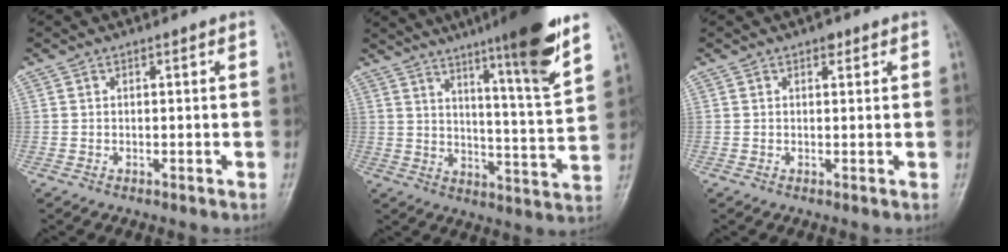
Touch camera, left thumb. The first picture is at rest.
{"total": 16.6, "force": [10.4, 0.8, 12.9], "torque": [-0.182, -0.057, 0.157]}
{"total": 1.7, "force": [1.2, 0.7, 1.0], "torque": [-0.008, -0.005, 0.015]}